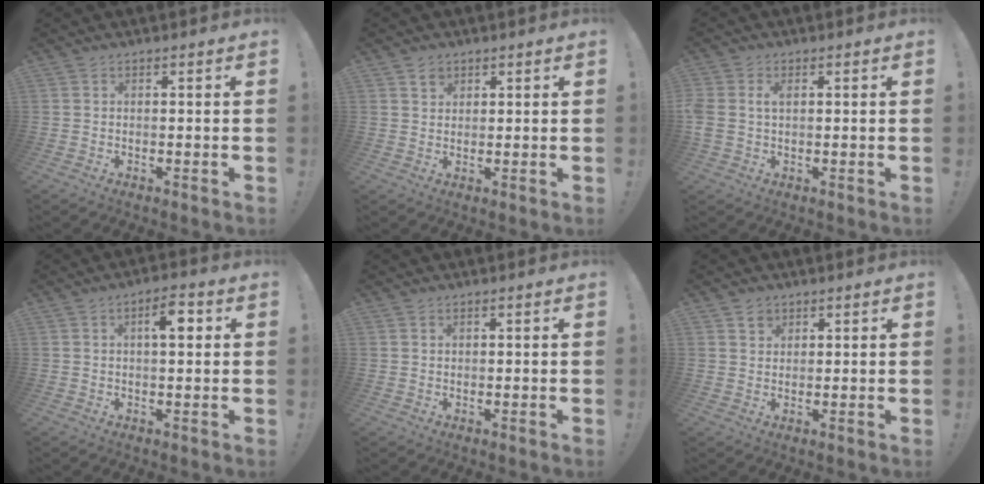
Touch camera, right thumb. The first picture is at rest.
{"total": 2.7, "force": [1.9, 1.9, 0.6], "torque": [0.008, -0.011, 0.030]}
{"total": 2.4, "force": [0.5, 1.5, 1.9], "torque": [-0.050, 0.004, 0.007]}
{"total": 5.9, "force": [1.4, 2.4, 5.2], "torque": [-0.070, 0.002, 0.016]}
{"total": 0.9, "force": [0.7, 0.6, 0.2], "torque": [0.003, -0.003, 0.012]}
{"total": 2.9, "force": [2.0, 2.1, 0.5], "torque": [0.007, -0.013, 0.033]}